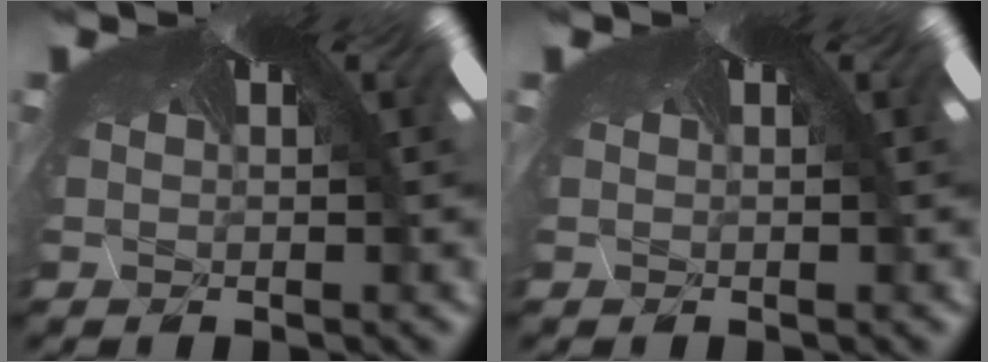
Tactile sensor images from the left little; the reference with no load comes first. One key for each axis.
{"total": 0.0}